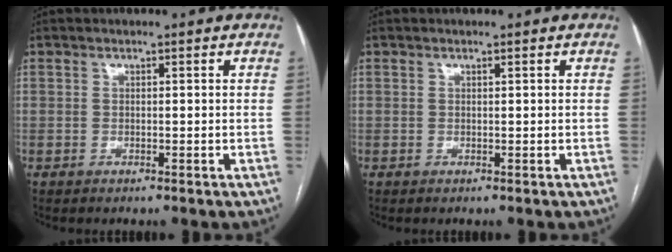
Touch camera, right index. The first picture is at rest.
{"total": 0.0}